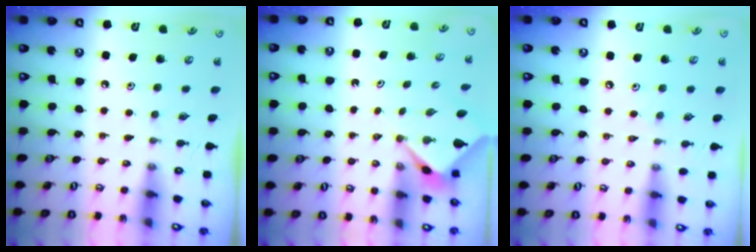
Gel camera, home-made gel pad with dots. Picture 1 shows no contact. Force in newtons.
{"total": 2.6, "press": 2.6, "slide": 0.3}
{"total": 2.3, "press": 2.3, "slide": 0.5}